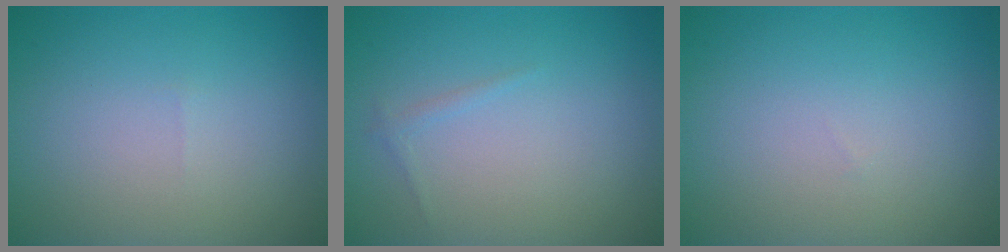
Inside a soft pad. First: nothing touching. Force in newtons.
{"total": 0.6, "press": 0.6, "slide": 0.0}
{"total": 0.0}